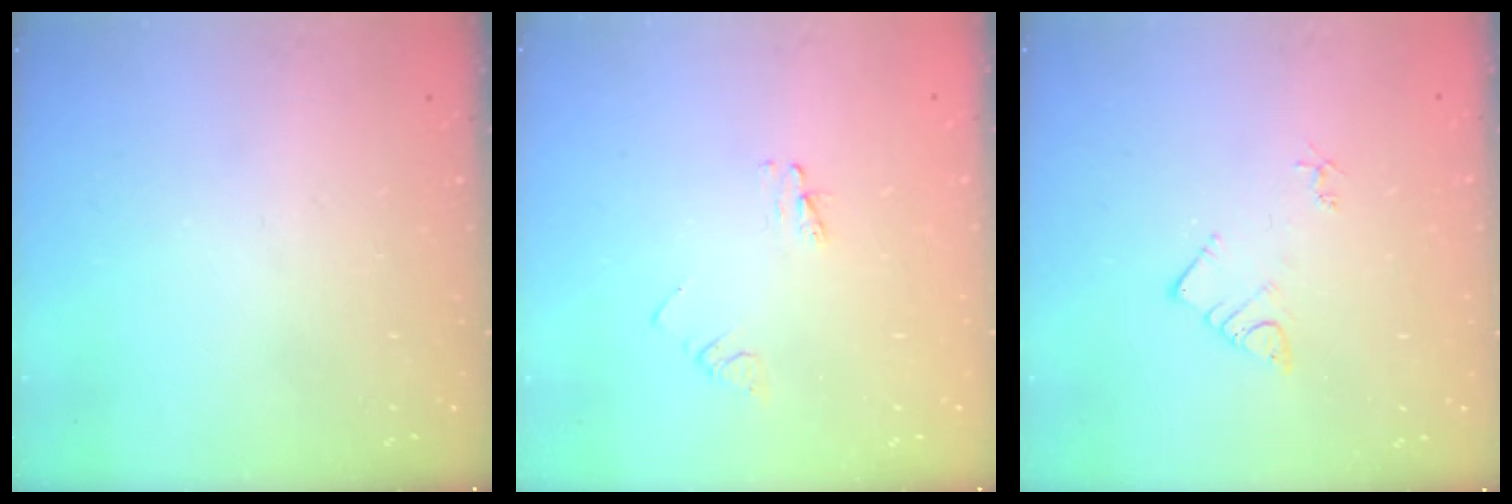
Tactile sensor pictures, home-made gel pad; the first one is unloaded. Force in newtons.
{"total": 2.9, "press": 2.9, "slide": 0.3}
{"total": 6.1, "press": 6.0, "slide": 0.4}